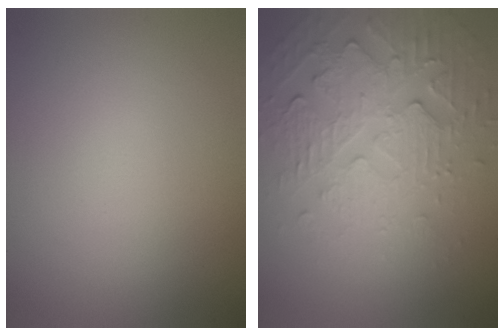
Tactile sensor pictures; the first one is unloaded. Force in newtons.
{"total": 5.4, "press": 3.7, "slide": 4.0}